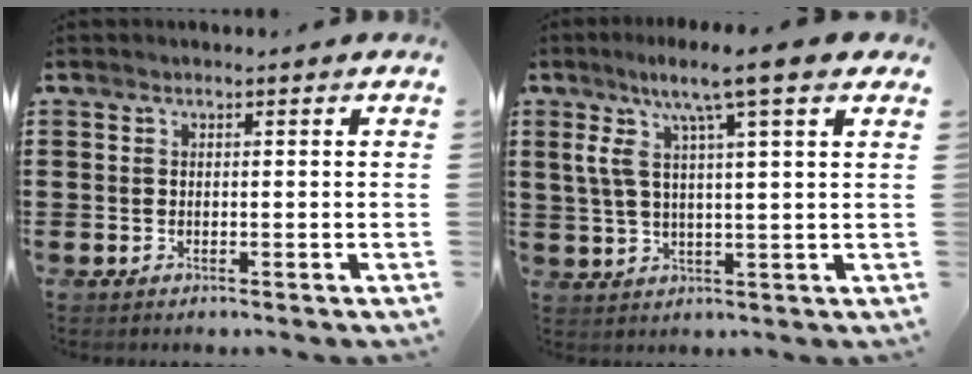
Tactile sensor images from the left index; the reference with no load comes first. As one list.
[{"total": 9.1, "force": [5.3, 0.8, 7.4], "torque": [-0.162, -0.007, 0.086]}]